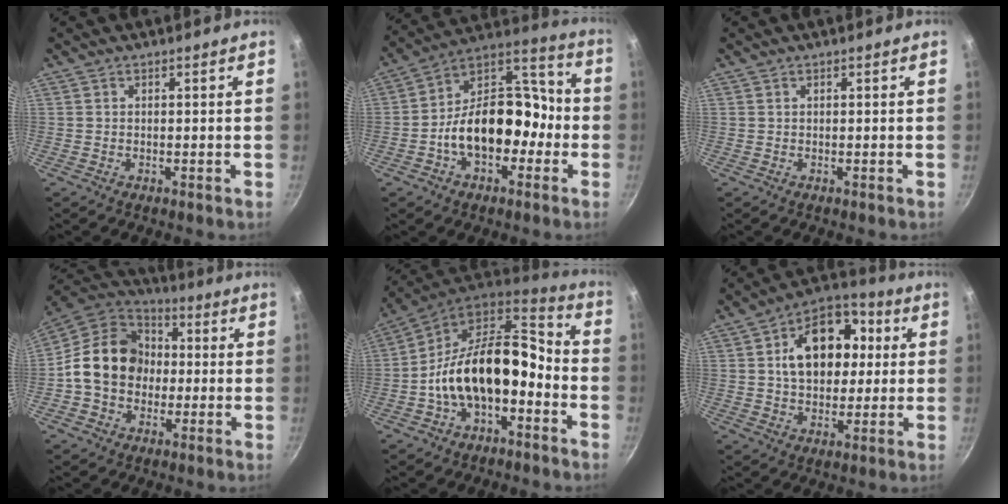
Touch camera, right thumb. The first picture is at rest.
{"total": 18.5, "force": [-4.4, 12.3, 13.1], "torque": [-0.153, 0.074, -0.078]}
{"total": 0.0}
{"total": 16.6, "force": [-0.4, 13.5, 9.6], "torque": [-0.132, 0.040, -0.021]}
{"total": 18.5, "force": [-4.4, 10.8, 14.3], "torque": [-0.217, 0.068, -0.084]}
{"total": 17.1, "force": [3.0, 12.0, 11.8], "torque": [-0.143, 0.022, 0.035]}